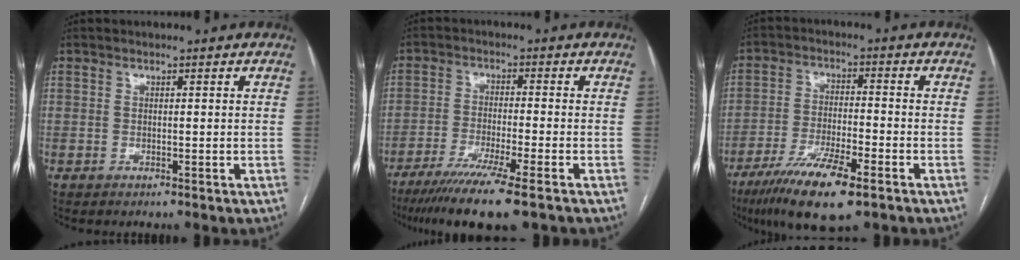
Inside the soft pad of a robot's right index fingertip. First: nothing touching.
{"total": 11.5, "force": [-8.3, -0.4, 7.9], "torque": [-0.127, -0.030, -0.131]}
{"total": 11.8, "force": [-7.3, 1.8, 9.1], "torque": [-0.168, -0.026, -0.124]}